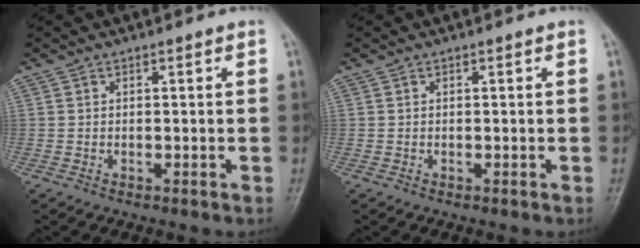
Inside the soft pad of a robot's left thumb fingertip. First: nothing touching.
{"total": 0.0}